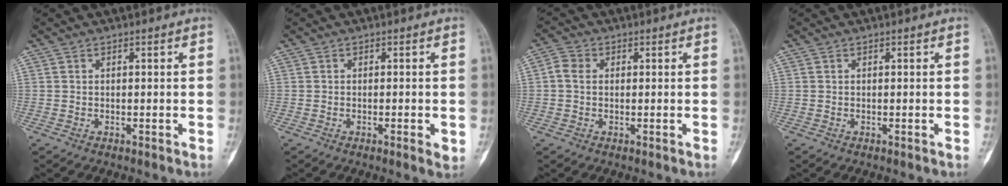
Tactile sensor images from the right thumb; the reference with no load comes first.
{"total": 2.1, "force": [-0.6, 0.6, 1.9], "torque": [-0.030, -0.004, -0.007]}
{"total": 2.7, "force": [0.0, 2.2, 1.7], "torque": [-0.031, 0.007, -0.008]}
{"total": 0.0}